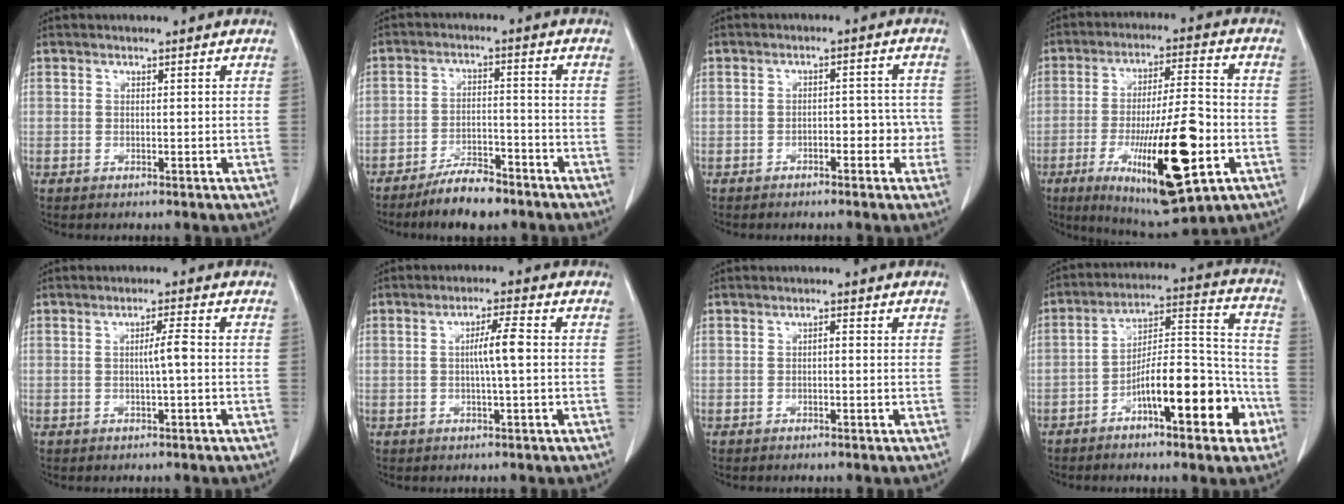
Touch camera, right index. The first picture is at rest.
{"total": 7.0, "force": [-5.6, 2.0, 3.7], "torque": [-0.065, -0.005, -0.096]}
{"total": 4.3, "force": [-1.5, 2.1, 3.4], "torque": [-0.035, 0.024, -0.019]}
{"total": 18.6, "force": [-6.0, 3.1, 17.3], "torque": [-0.302, -0.018, -0.086]}
{"total": 2.5, "force": [-0.1, -0.1, 2.5], "torque": [-0.038, 0.004, -0.001]}
{"total": 4.1, "force": [0.1, 0.2, 4.1], "torque": [-0.070, 0.010, 0.003]}
{"total": 0.8, "force": [0.0, 0.3, 0.7], "torque": [-0.009, 0.005, 0.000]}
{"total": 14.8, "force": [-6.7, 3.9, 12.6], "torque": [-0.192, 0.034, -0.101]}